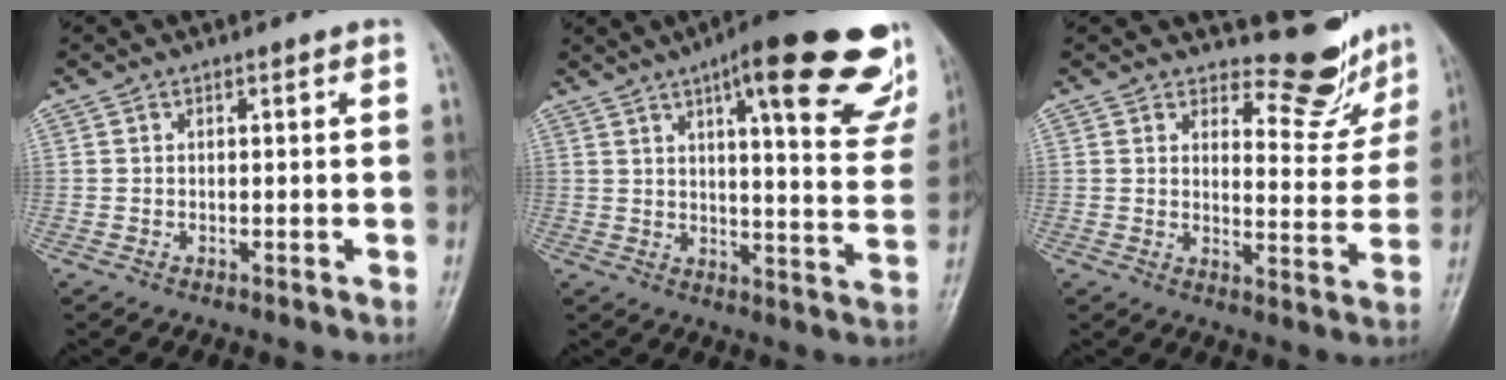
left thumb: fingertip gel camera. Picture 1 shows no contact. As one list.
[{"total": 24.6, "force": [14.8, 5.7, 18.9], "torque": [-0.222, -0.042, 0.186]}, {"total": 8.4, "force": [8.0, 2.7, 0.9], "torque": [0.016, -0.083, 0.101]}]